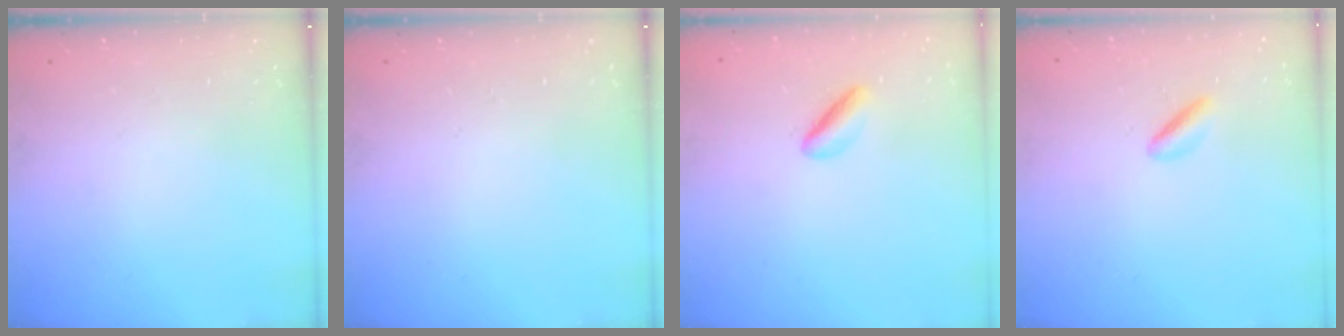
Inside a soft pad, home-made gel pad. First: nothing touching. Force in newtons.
{"total": 0.0}
{"total": 2.0, "press": 2.0, "slide": 0.0}
{"total": 2.3, "press": 2.2, "slide": 0.4}